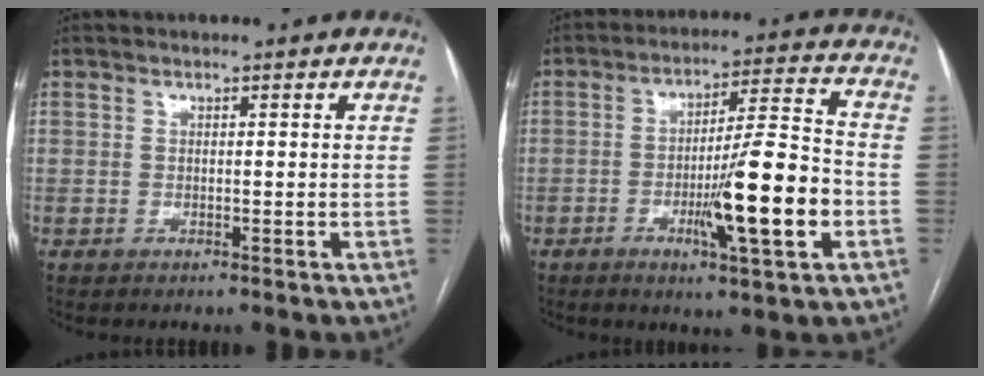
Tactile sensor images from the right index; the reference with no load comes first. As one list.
[{"total": 13.5, "force": [-3.9, 0.6, 13.0], "torque": [-0.211, -0.005, -0.060]}]